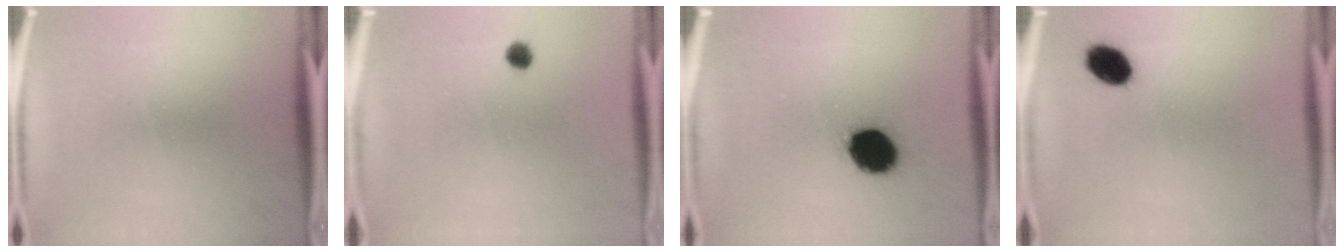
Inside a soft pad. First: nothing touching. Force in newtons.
{"total": 1.8}
{"total": 14.0}
{"total": 6.2}